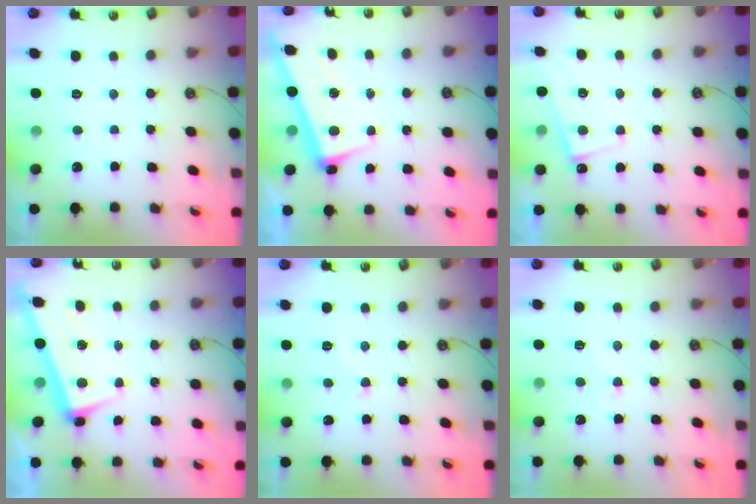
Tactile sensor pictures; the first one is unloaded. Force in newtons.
{"total": 2.7, "press": 2.5, "slide": 1.0}
{"total": 2.1, "press": 2.1, "slide": 0.5}
{"total": 2.7, "press": 2.5, "slide": 1.0}
{"total": 3.7, "press": 3.7, "slide": 0.4}
{"total": 0.8, "press": 0.1, "slide": 0.8}